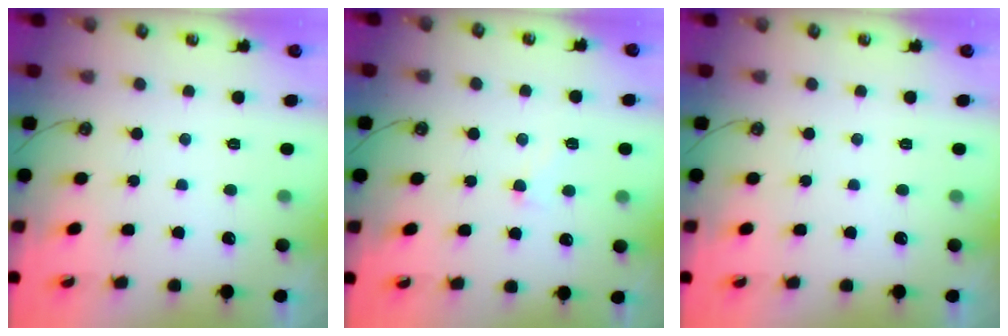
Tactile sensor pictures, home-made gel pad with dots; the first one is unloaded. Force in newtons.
{"total": 0.9, "press": 0.8, "slide": 0.4}
{"total": 0.0}